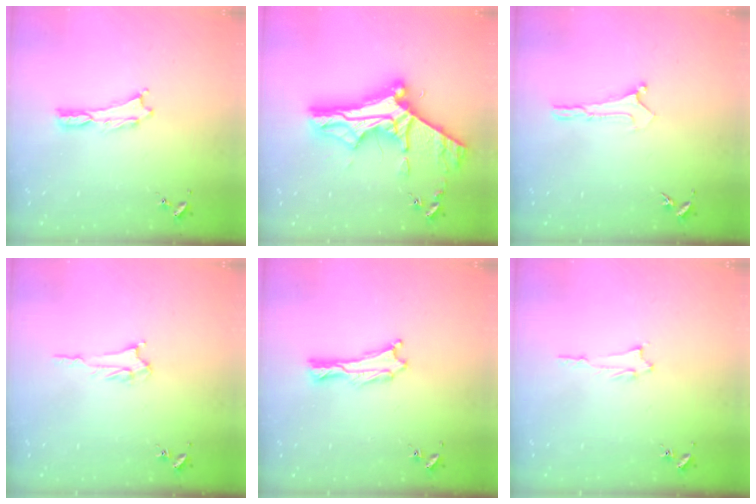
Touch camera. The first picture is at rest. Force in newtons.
{"total": 13.3, "press": 13.2, "slide": 1.4}
{"total": 0.0}
{"total": 2.6, "press": 2.6, "slide": 0.3}
{"total": 0.6, "press": 0.6, "slide": 0.2}
{"total": 1.2, "press": 1.2, "slide": 0.1}